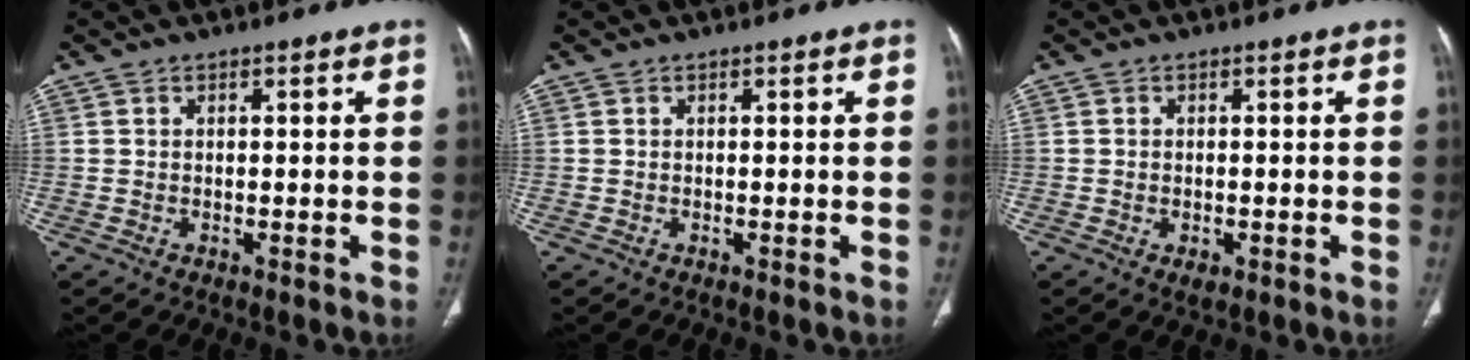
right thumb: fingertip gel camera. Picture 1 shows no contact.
{"total": 0.0}
{"total": 1.7, "force": [-0.6, 1.0, 1.2], "torque": [-0.016, 0.001, -0.005]}